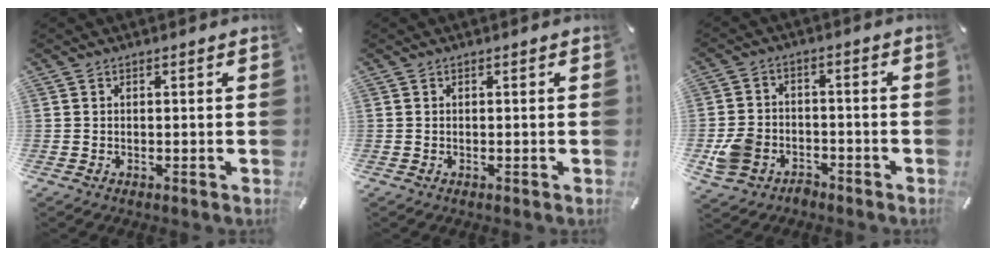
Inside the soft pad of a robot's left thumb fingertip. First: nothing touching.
{"total": 0.0}
{"total": 8.2, "force": [-3.9, 6.4, 3.3], "torque": [-0.076, 0.028, -0.072]}